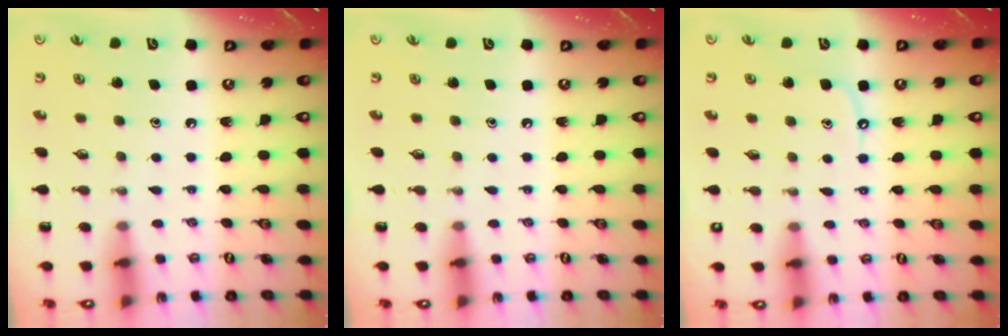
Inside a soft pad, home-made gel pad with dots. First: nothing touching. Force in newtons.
{"total": 0.0}
{"total": 6.8, "press": 6.7, "slide": 0.7}